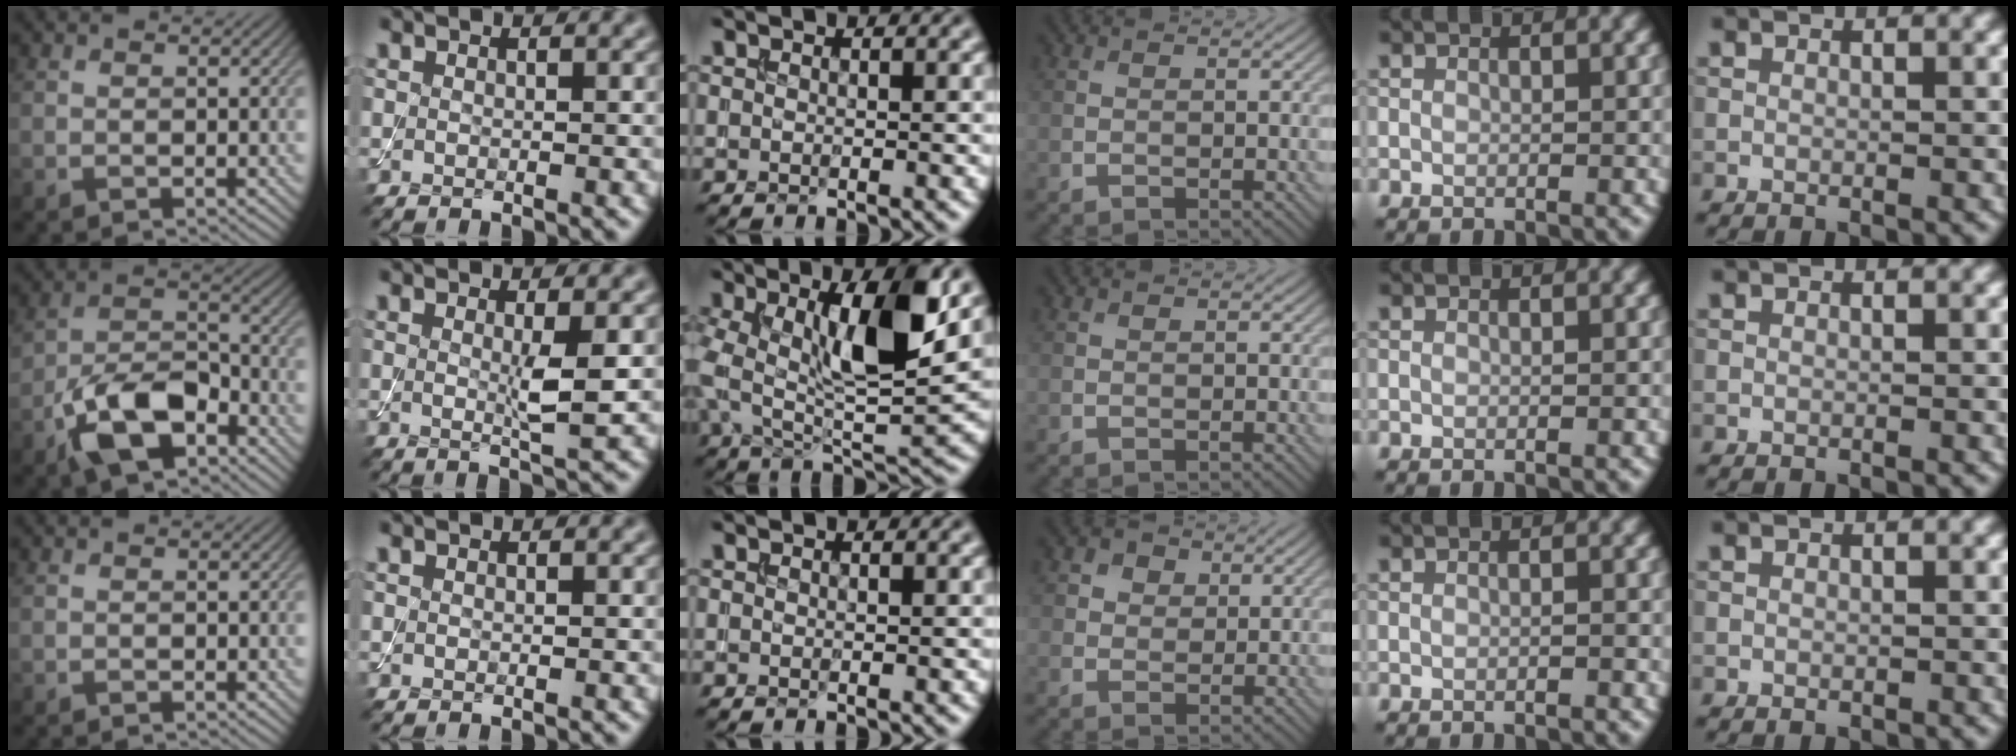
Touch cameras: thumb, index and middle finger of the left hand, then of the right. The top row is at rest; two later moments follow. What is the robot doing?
{"motion": "assemble", "object": "toy tower of hanoi"}